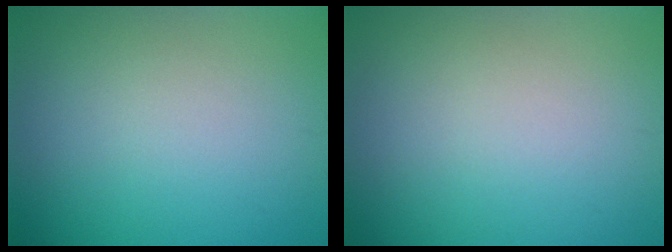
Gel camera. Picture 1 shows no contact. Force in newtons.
{"total": 0.0}